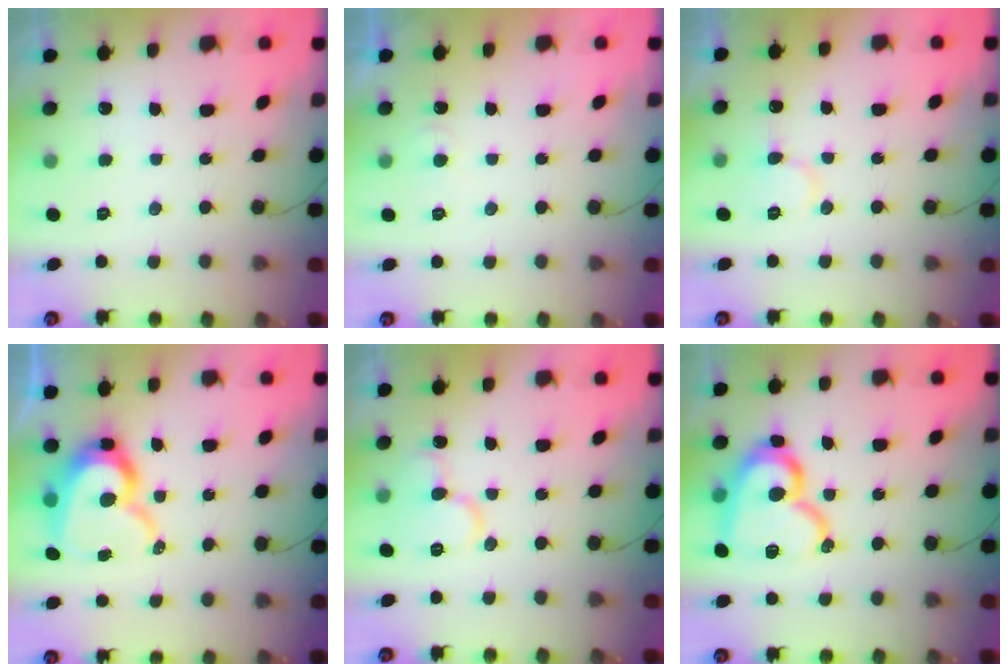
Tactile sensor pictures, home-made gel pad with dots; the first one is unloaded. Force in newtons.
{"total": 3.7, "press": 3.7, "slide": 0.3}
{"total": 7.2, "press": 7.1, "slide": 1.4}
{"total": 14.1, "press": 14.0, "slide": 1.5}
{"total": 9.8, "press": 9.7, "slide": 1.3}
{"total": 16.5, "press": 16.5, "slide": 1.4}